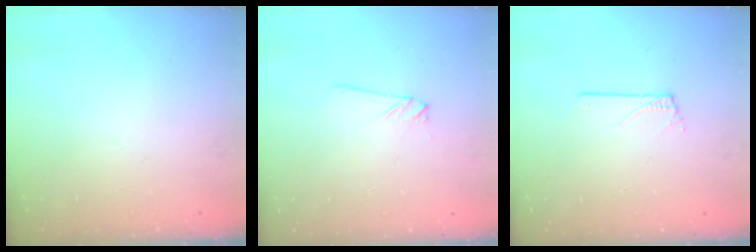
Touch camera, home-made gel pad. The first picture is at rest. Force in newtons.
{"total": 1.2, "press": 1.2, "slide": 0.1}
{"total": 0.5, "press": 0.5, "slide": 0.1}